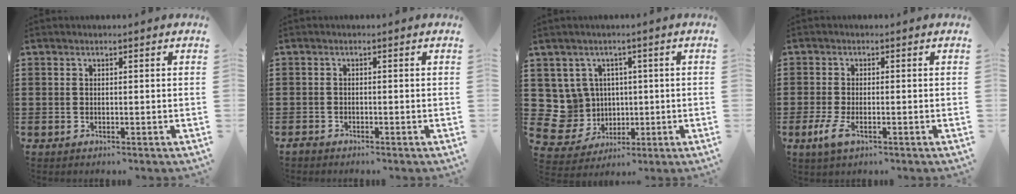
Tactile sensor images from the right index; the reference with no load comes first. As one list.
[{"total": 1.1, "force": [-1.1, 0.2, 0.0], "torque": [-0.004, -0.003, -0.022]}, {"total": 7.5, "force": [1.3, 7.3, 1.4], "torque": [-0.086, -0.005, 0.031]}, {"total": 3.1, "force": [-1.2, 1.0, 2.6], "torque": [-0.074, -0.014, -0.030]}]